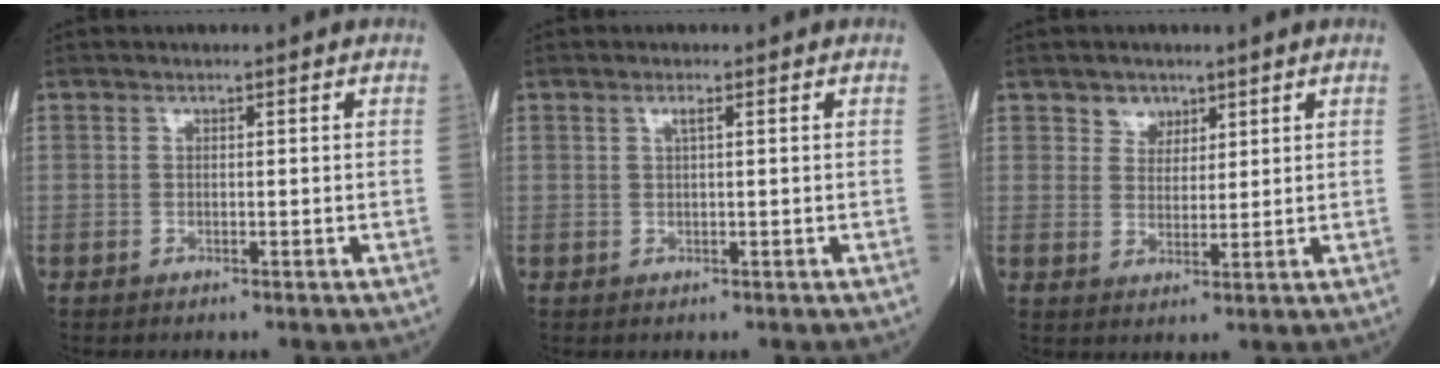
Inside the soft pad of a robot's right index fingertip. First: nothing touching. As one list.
[{"total": 1.0, "force": [0.4, -0.1, 0.9], "torque": [-0.020, 0.002, 0.008]}, {"total": 3.1, "force": [2.1, 2.2, 0.6], "torque": [-0.007, 0.000, 0.036]}]